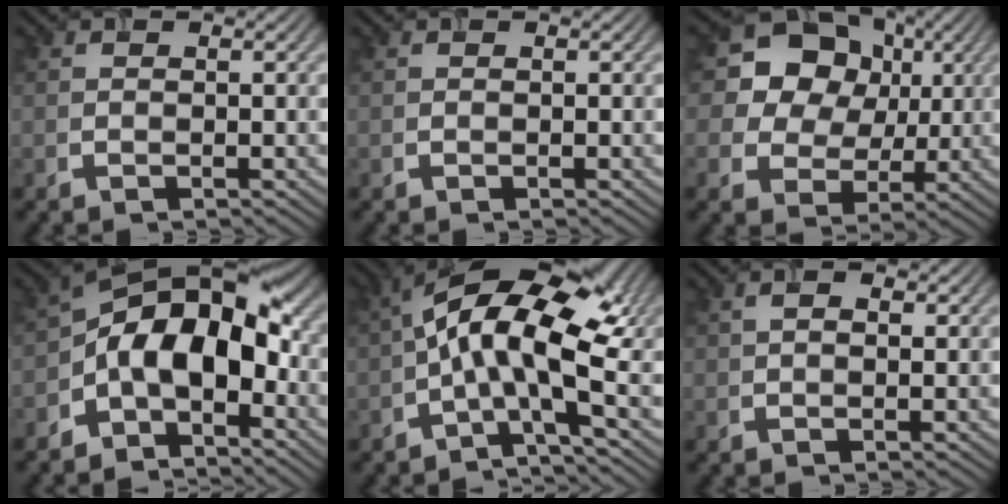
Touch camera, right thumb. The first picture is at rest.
{"total": 0.0}
{"total": 14.2, "force": [4.5, 11.6, 6.9], "torque": [-0.181, 0.059, 0.081]}
{"total": 11.2, "force": [-2.8, 6.2, 8.9], "torque": [-0.140, 0.016, -0.066]}
{"total": 12.6, "force": [0.3, 4.6, 11.7], "torque": [-0.208, 0.019, -0.005]}
{"total": 2.2, "force": [0.9, 1.0, 1.7], "torque": [-0.025, -0.005, 0.020]}